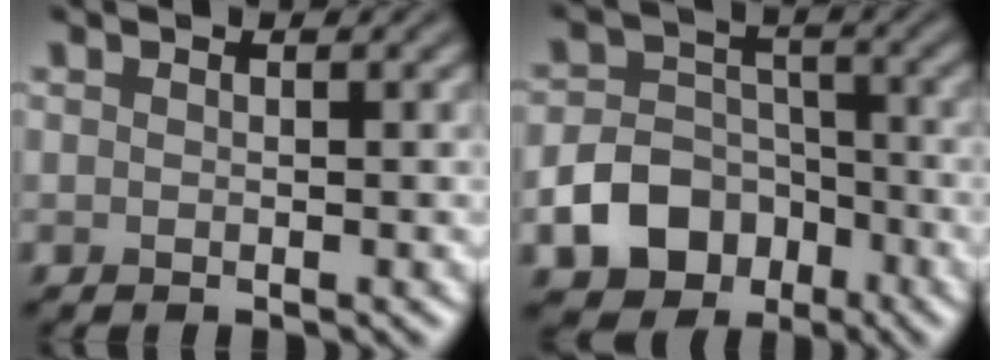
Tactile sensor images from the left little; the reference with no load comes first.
{"total": 7.3, "force": [-3.5, 5.6, 3.0], "torque": [-0.035, -0.008, -0.076]}